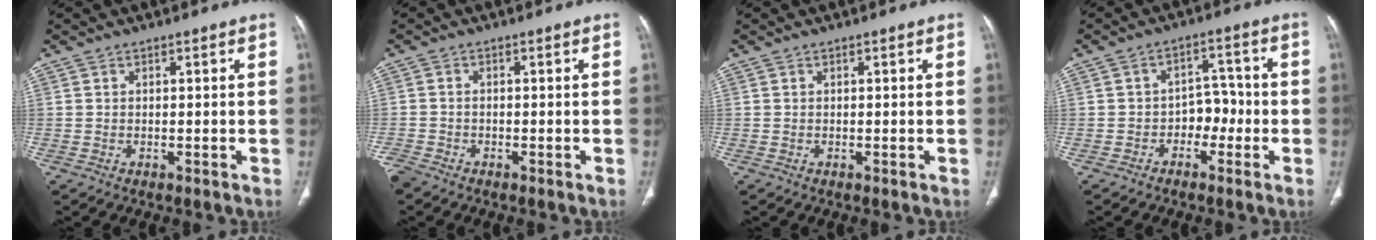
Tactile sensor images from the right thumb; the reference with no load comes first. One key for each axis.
{"total": 2.6, "fx": -2.3, "fy": 1.1, "fz": 0.7, "tx": -0.022, "ty": -0.001, "tz": -0.047}
{"total": 0.0}
{"total": 5.3, "fx": -1.9, "fy": 3.9, "fz": 3.0, "tx": -0.012, "ty": 0.030, "tz": -0.038}